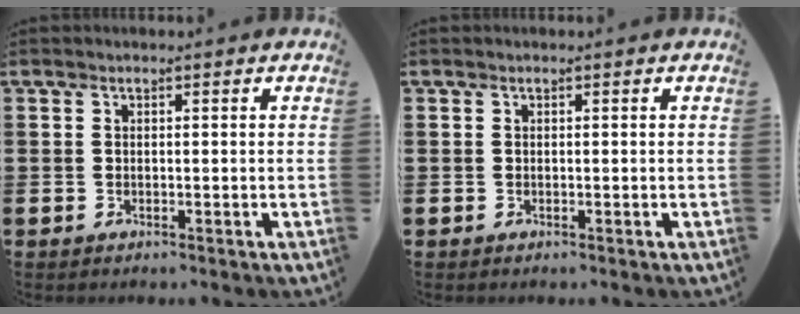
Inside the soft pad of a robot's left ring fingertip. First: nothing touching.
{"total": 0.0}